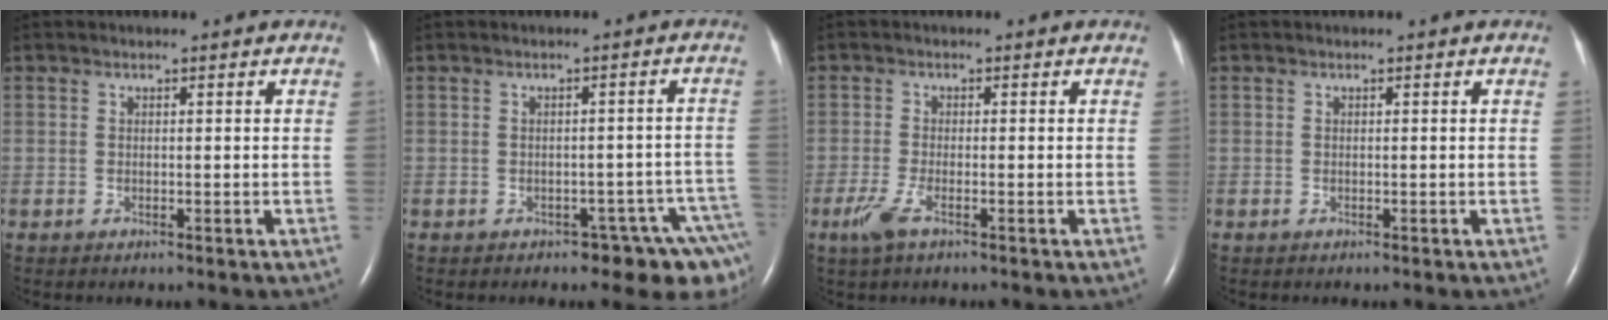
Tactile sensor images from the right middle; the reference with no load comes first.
{"total": 7.5, "force": [-6.0, 3.1, 3.3], "torque": [-0.017, 0.016, -0.067]}
{"total": 3.1, "force": [-1.8, 0.6, 2.5], "torque": [-0.064, -0.008, -0.041]}
{"total": 0.0}